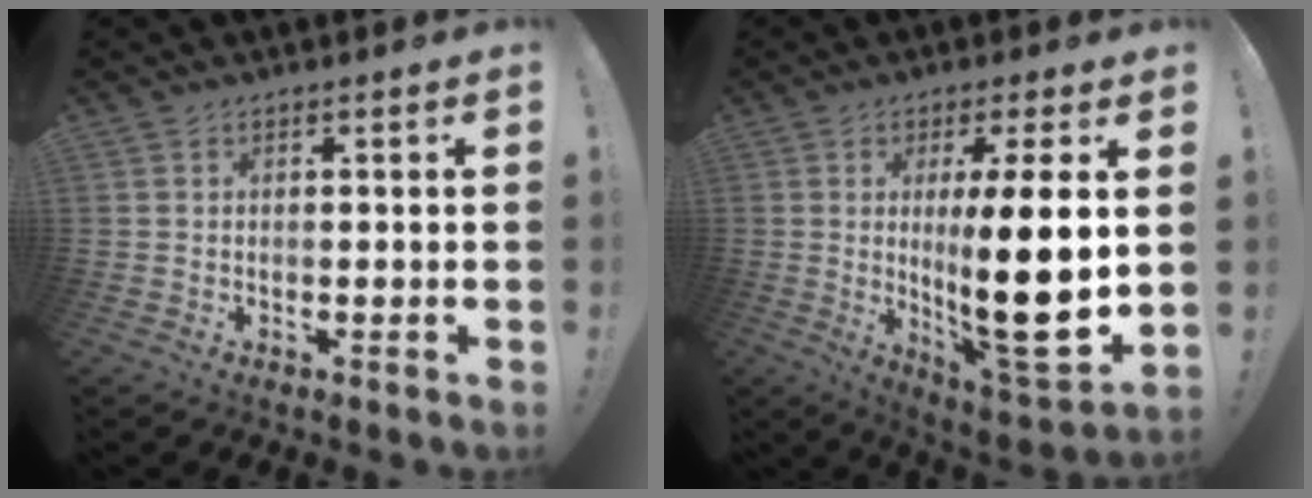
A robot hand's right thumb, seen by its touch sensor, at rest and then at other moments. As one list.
[{"total": 19.0, "force": [1.5, 2.9, 18.7], "torque": [-0.305, -0.030, 0.019]}]